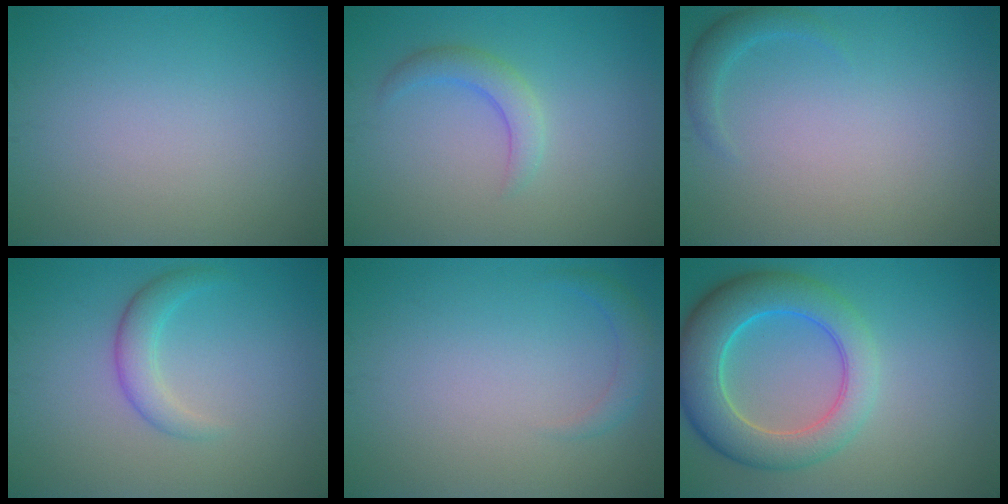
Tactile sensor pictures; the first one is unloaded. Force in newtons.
{"total": 2.3, "press": 2.2, "slide": 0.2}
{"total": 1.5, "press": 1.5, "slide": 0.0}
{"total": 2.5, "press": 2.5, "slide": 0.1}
{"total": 1.5, "press": 1.5, "slide": 0.1}
{"total": 7.8, "press": 7.8, "slide": 0.3}